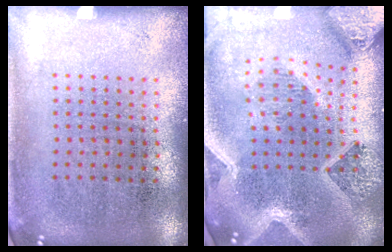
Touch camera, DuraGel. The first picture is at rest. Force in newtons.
{"total": 3.9, "press": 3.1, "slide": 2.5}